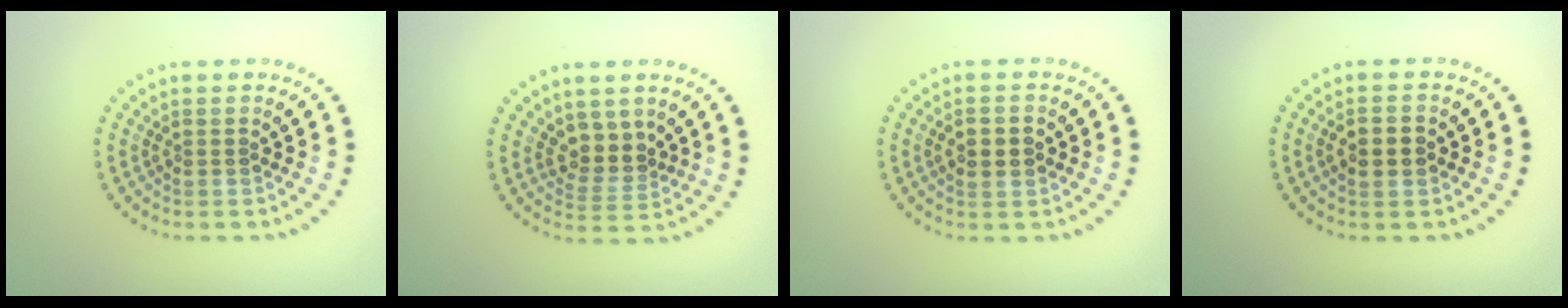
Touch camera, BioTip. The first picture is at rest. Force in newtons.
{"total": 2.6, "press": 2.0, "slide": 1.7}
{"total": 3.1, "press": 3.1, "slide": 0.1}
{"total": 2.3, "press": 2.3, "slide": 0.1}